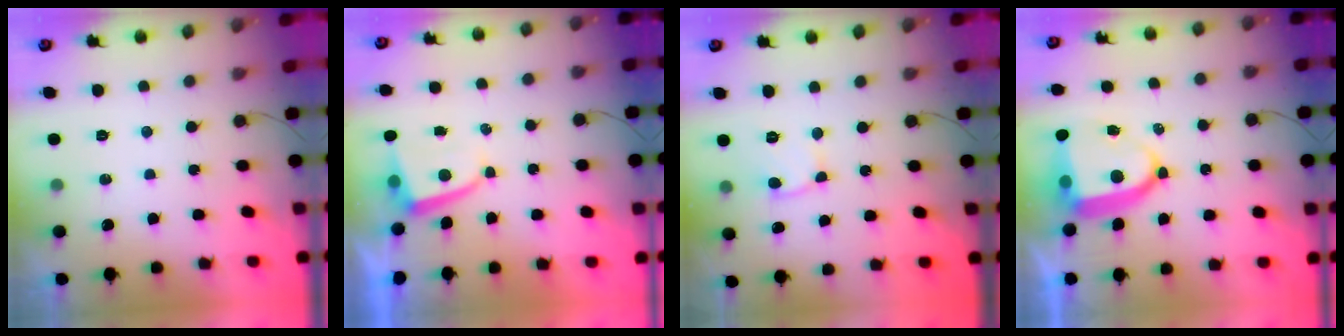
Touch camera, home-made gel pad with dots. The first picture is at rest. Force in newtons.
{"total": 2.6, "press": 2.6, "slide": 0.4}
{"total": 6.0, "press": 5.9, "slide": 0.8}
{"total": 11.1, "press": 11.0, "slide": 1.5}